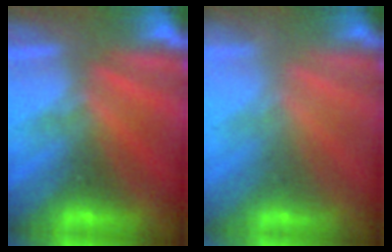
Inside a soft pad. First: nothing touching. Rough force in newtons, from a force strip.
{"total": 1.7}